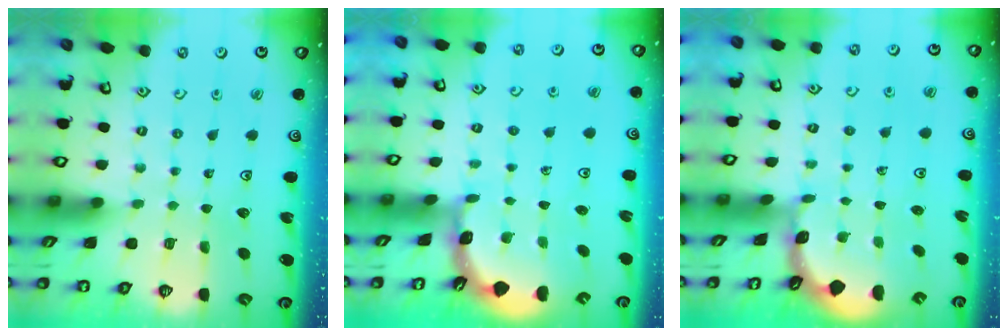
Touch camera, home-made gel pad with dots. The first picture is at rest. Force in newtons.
{"total": 1.9, "press": 1.9, "slide": 0.1}
{"total": 1.1, "press": 1.1, "slide": 0.2}